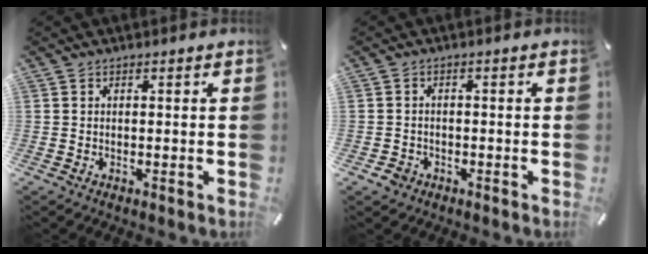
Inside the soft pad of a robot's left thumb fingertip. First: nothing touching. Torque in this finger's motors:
{"motor_torque": [-0.02, 0.77, 0.01, 0.17, -0.01]}